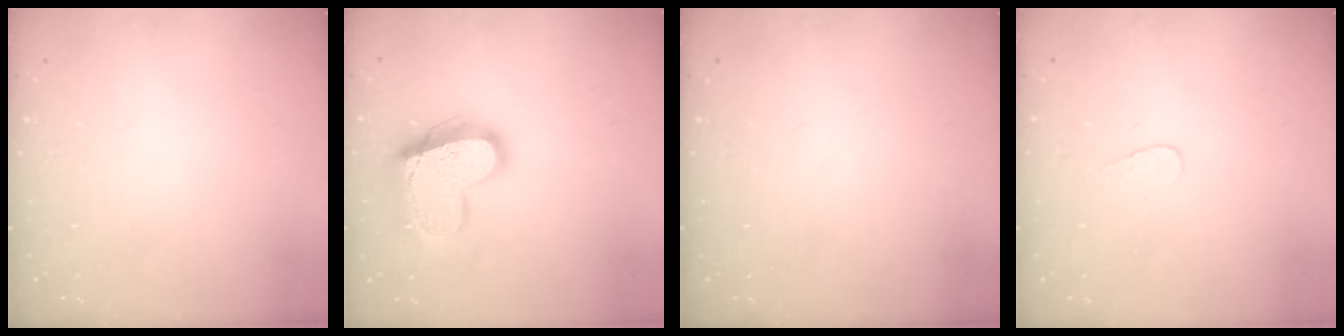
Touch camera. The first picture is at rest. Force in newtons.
{"total": 18.2, "press": 18.2, "slide": 1.6}
{"total": 0.0}
{"total": 4.1, "press": 4.1, "slide": 0.3}